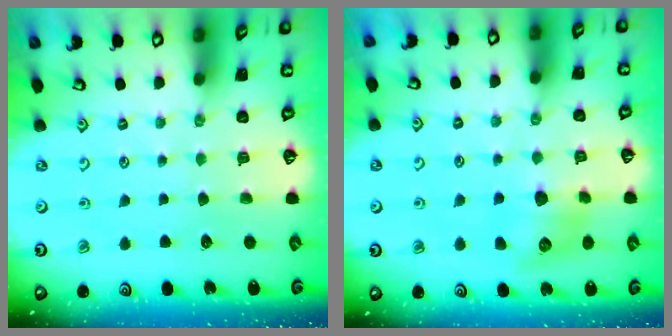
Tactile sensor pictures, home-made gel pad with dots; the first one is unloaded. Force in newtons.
{"total": 9.8, "press": 9.8, "slide": 0.4}